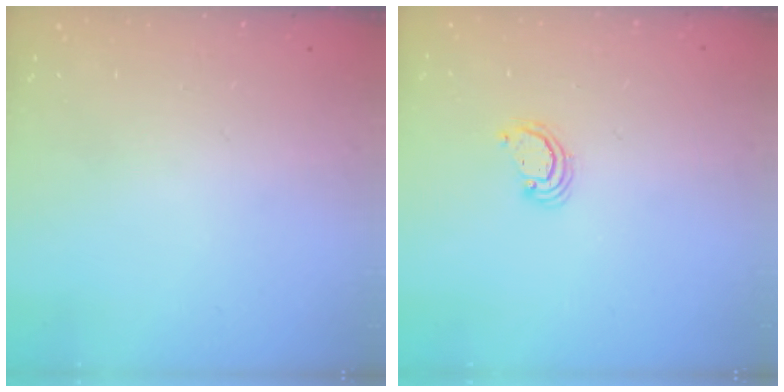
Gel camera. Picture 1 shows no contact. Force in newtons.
{"total": 2.5, "press": 2.5, "slide": 0.2}